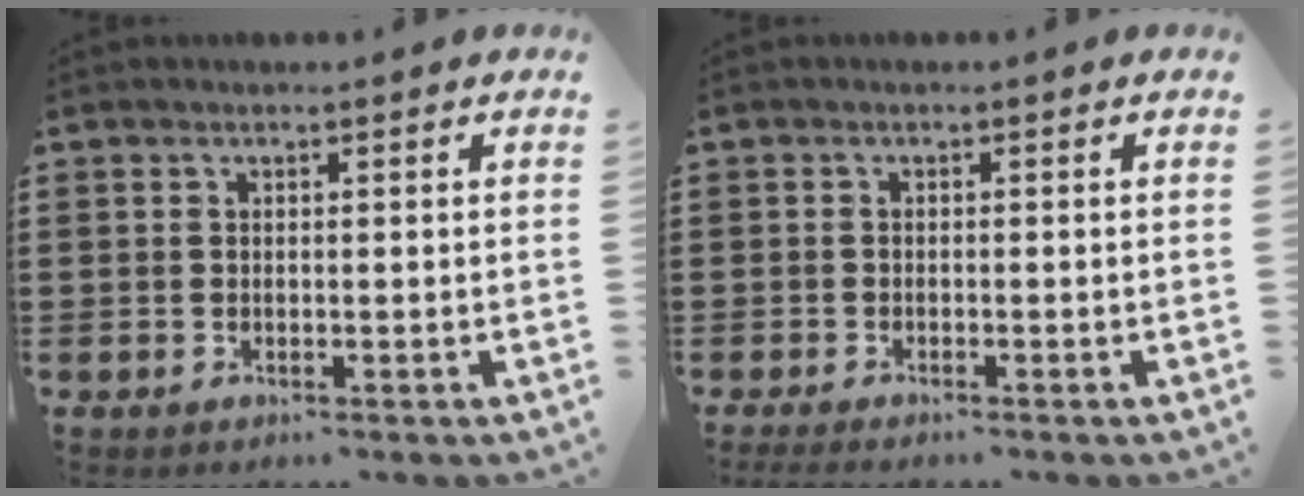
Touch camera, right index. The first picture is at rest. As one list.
[{"total": 1.1, "force": [-1.1, -0.2, 0.2], "torque": [-0.005, -0.004, -0.021]}]